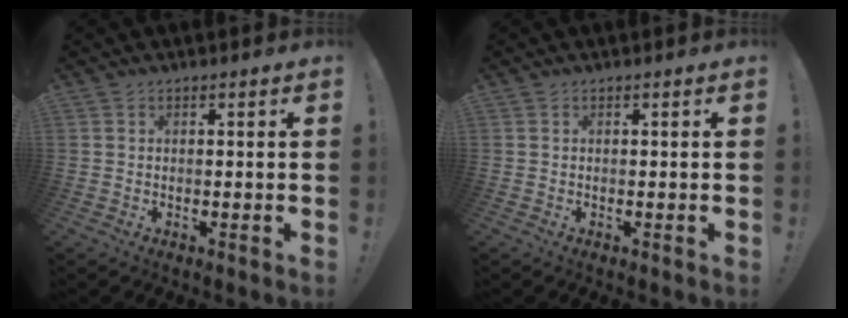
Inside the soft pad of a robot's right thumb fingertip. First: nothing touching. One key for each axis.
{"total": 0.0}